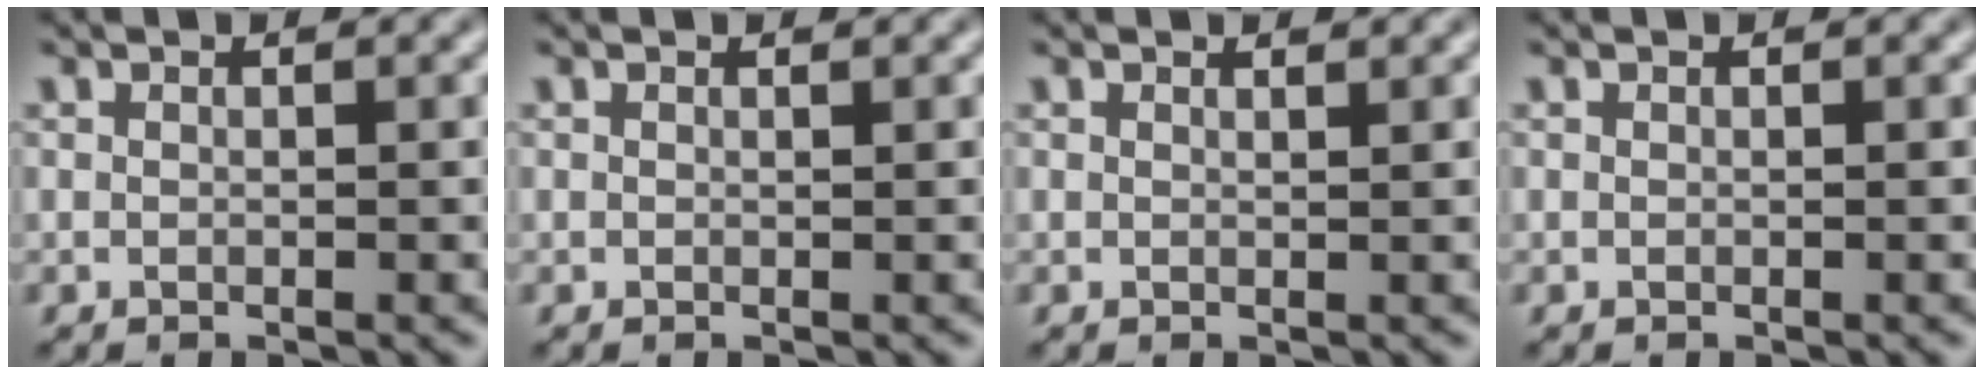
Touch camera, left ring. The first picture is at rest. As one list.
[{"total": 0.0}, {"total": 0.8, "force": [0.8, 0.1, 0.1], "torque": [-0.001, 0.001, 0.005]}, {"total": 0.0}]